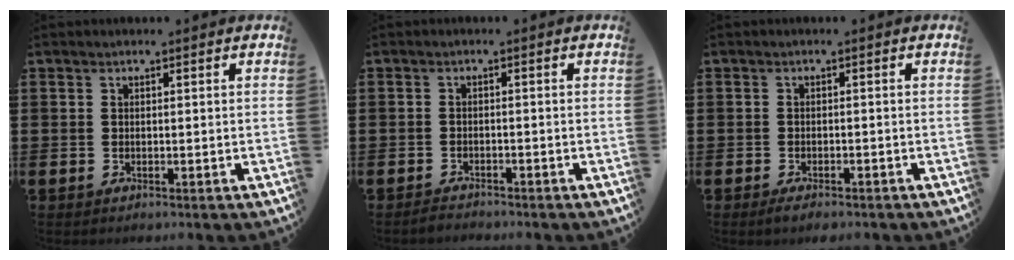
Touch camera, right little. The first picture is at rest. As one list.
[{"total": 1.2, "force": [-1.2, 0.1, 0.0], "torque": [-0.004, 0.001, -0.026]}, {"total": 1.5, "force": [-1.2, 0.4, 0.8], "torque": [-0.007, -0.002, -0.026]}]